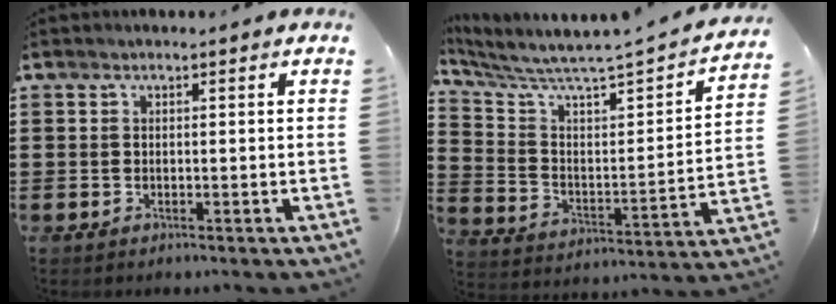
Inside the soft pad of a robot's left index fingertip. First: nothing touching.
{"total": 4.0, "force": [3.6, -0.4, 1.6], "torque": [-0.055, -0.051, 0.049]}